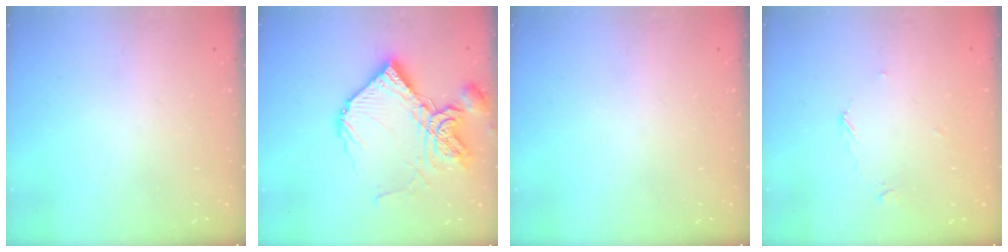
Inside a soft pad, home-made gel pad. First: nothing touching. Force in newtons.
{"total": 17.5, "press": 17.4, "slide": 1.8}
{"total": 0.0}
{"total": 3.7, "press": 3.7, "slide": 0.4}